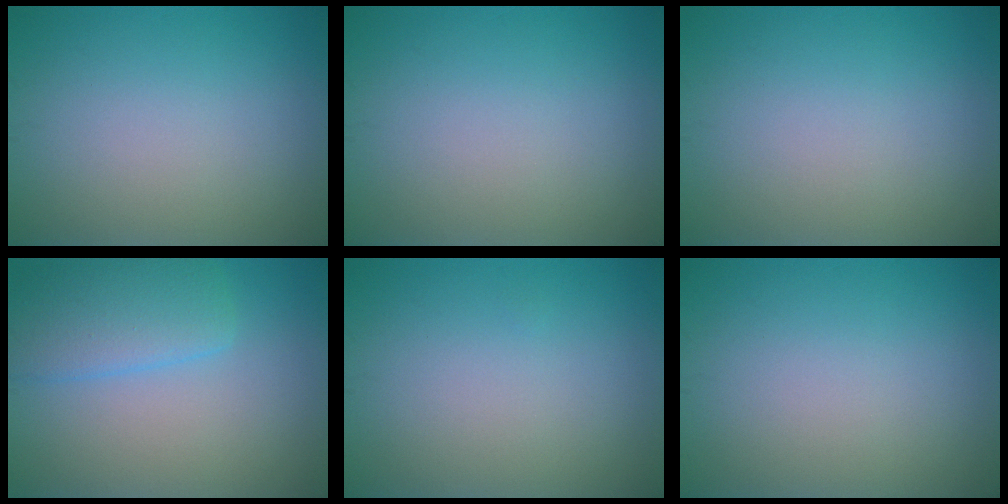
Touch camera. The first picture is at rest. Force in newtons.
{"total": 0.0}
{"total": 0.0}
{"total": 4.1, "press": 4.1, "slide": 0.2}
{"total": 0.0}
{"total": 0.0}